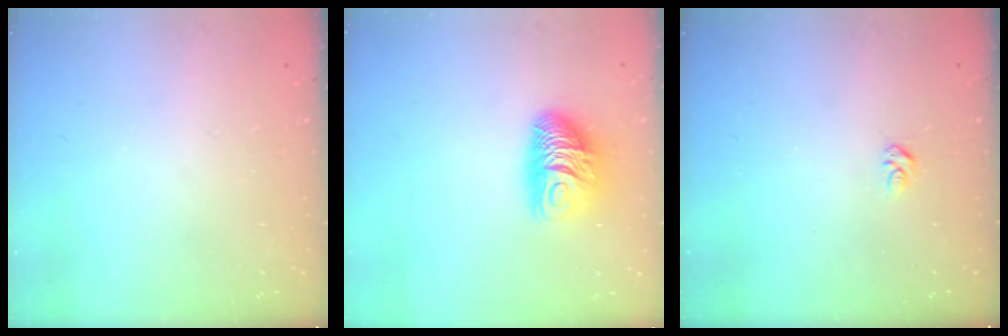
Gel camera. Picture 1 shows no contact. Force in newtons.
{"total": 10.4, "press": 10.3, "slide": 1.0}
{"total": 2.8, "press": 2.8, "slide": 0.4}